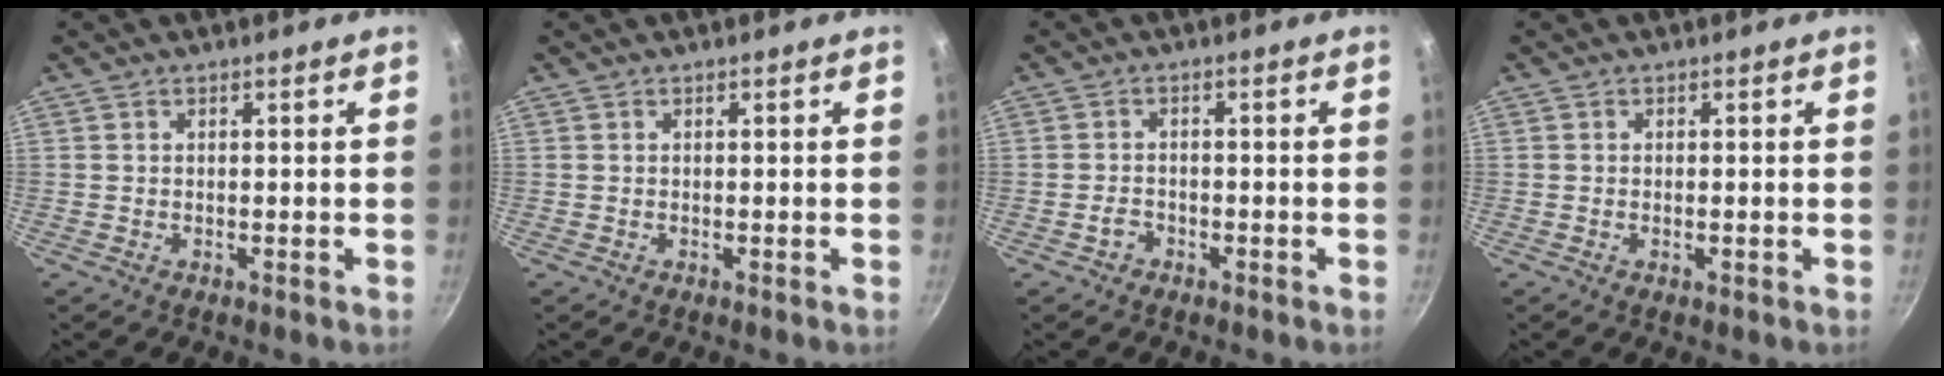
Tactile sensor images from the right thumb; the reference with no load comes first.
{"total": 0.0}
{"total": 2.1, "force": [-1.3, 1.5, 0.8], "torque": [-0.008, 0.017, -0.019]}
{"total": 0.8, "force": [-0.2, 0.3, 0.7], "torque": [-0.012, 0.001, -0.004]}